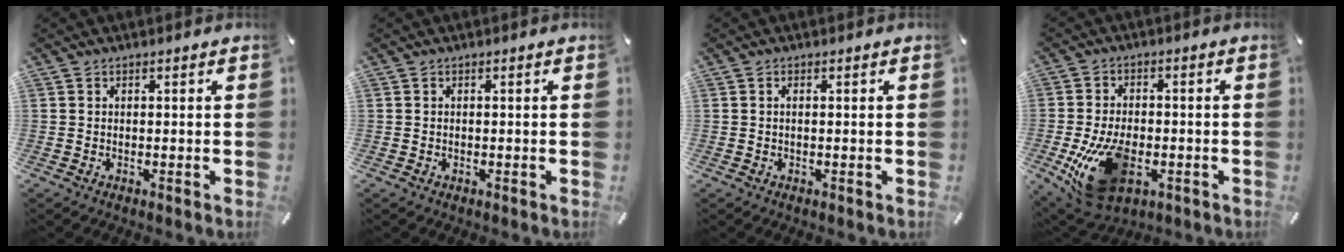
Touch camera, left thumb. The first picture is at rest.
{"total": 0.0}
{"total": 0.7, "force": [0.0, 0.2, 0.7], "torque": [-0.014, 0.000, 0.000]}
{"total": 15.3, "force": [-4.3, 9.3, 11.4], "torque": [-0.219, -0.002, -0.068]}